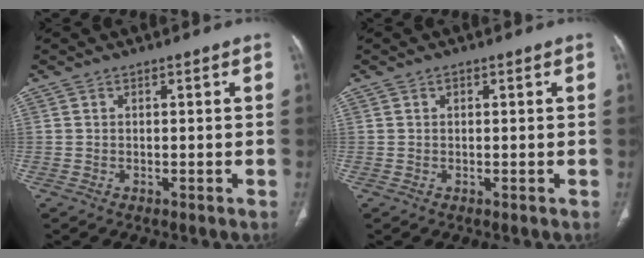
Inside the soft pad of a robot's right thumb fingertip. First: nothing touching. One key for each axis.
{"total": 0.6, "fx": 0.3, "fy": 0.4, "fz": 0.4, "tx": -0.006, "ty": 0.000, "tz": 0.003}